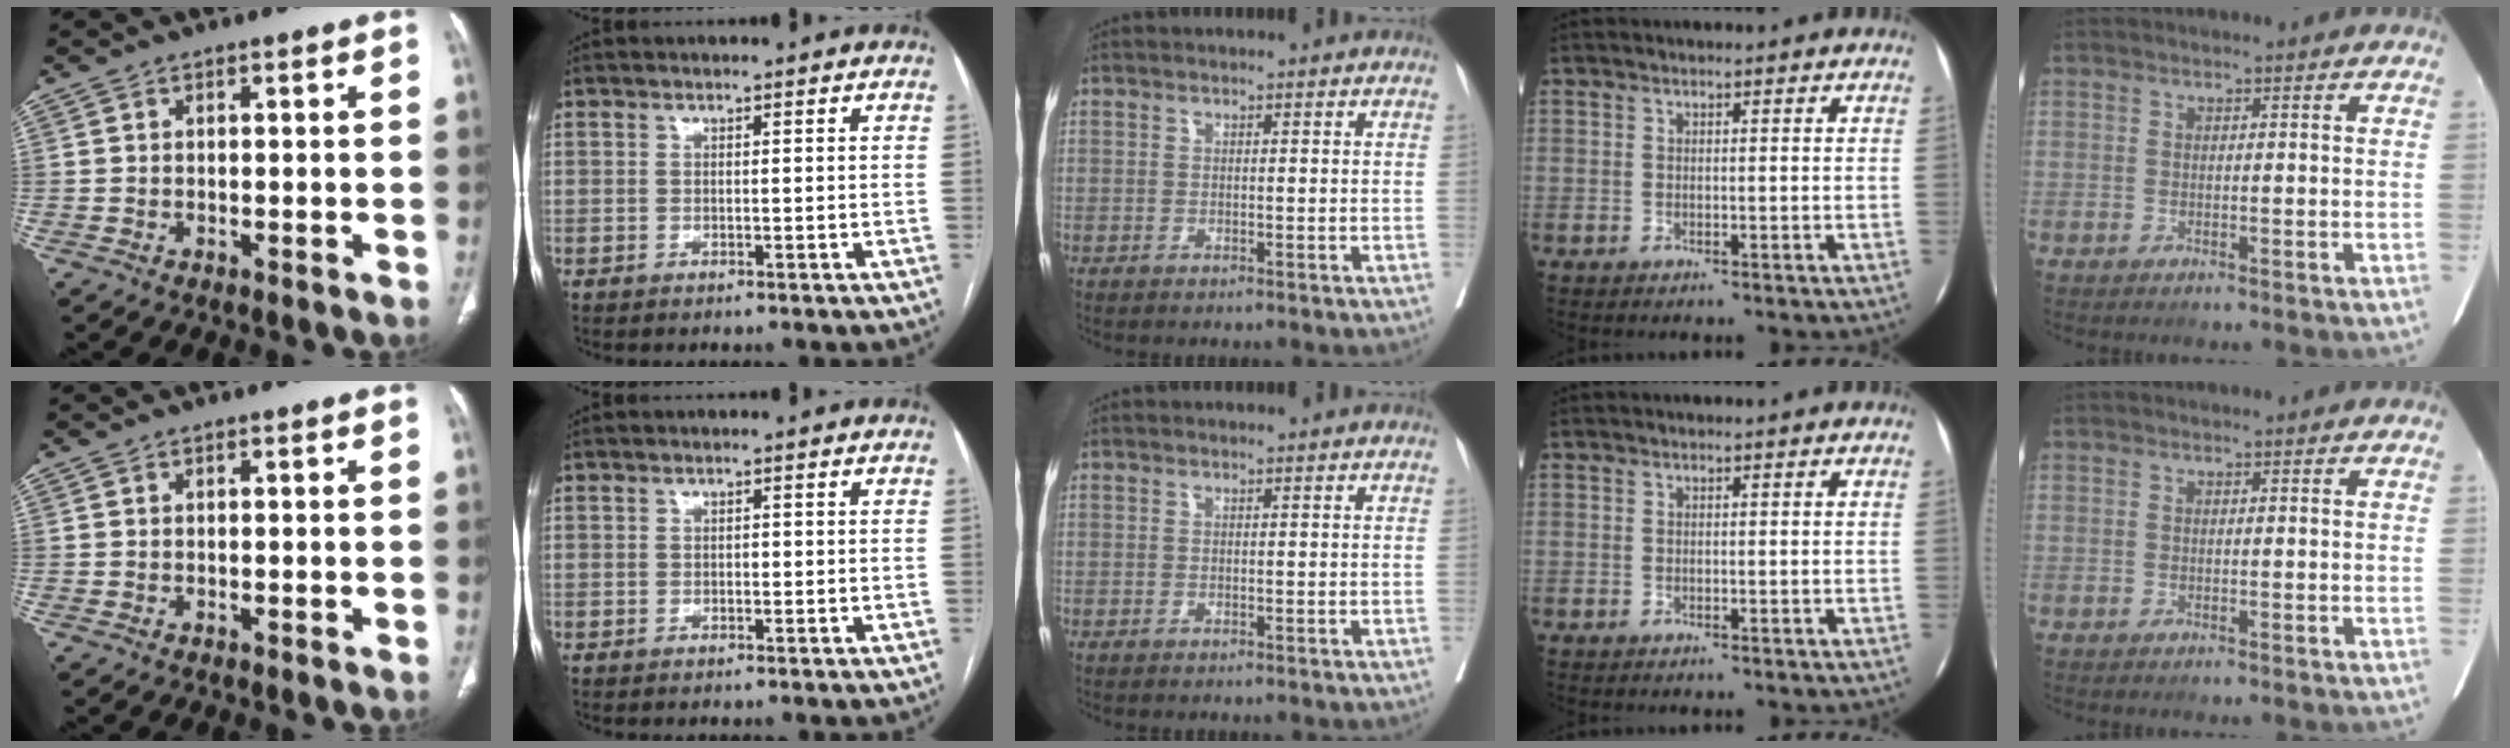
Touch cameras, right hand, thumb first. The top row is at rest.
{"index": {"total": 0.6, "force": [-0.1, 0.4, 0.4], "torque": [-0.005, 0.002, -0.003]}}